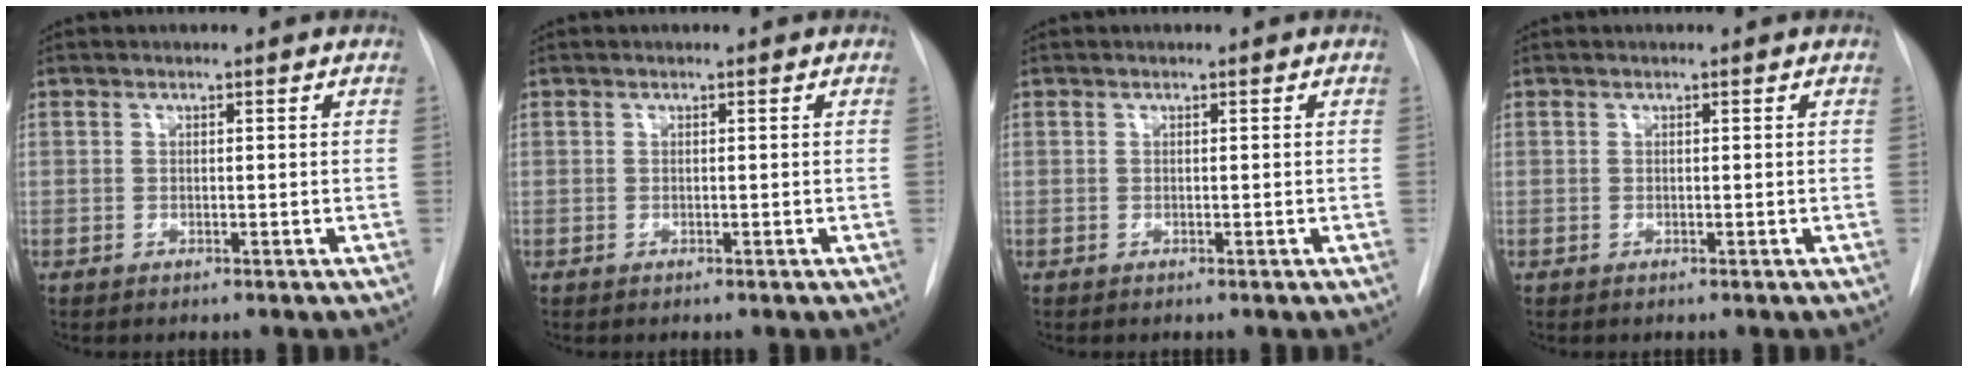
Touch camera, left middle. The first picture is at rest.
{"total": 0.0}
{"total": 0.0}
{"total": 0.0}